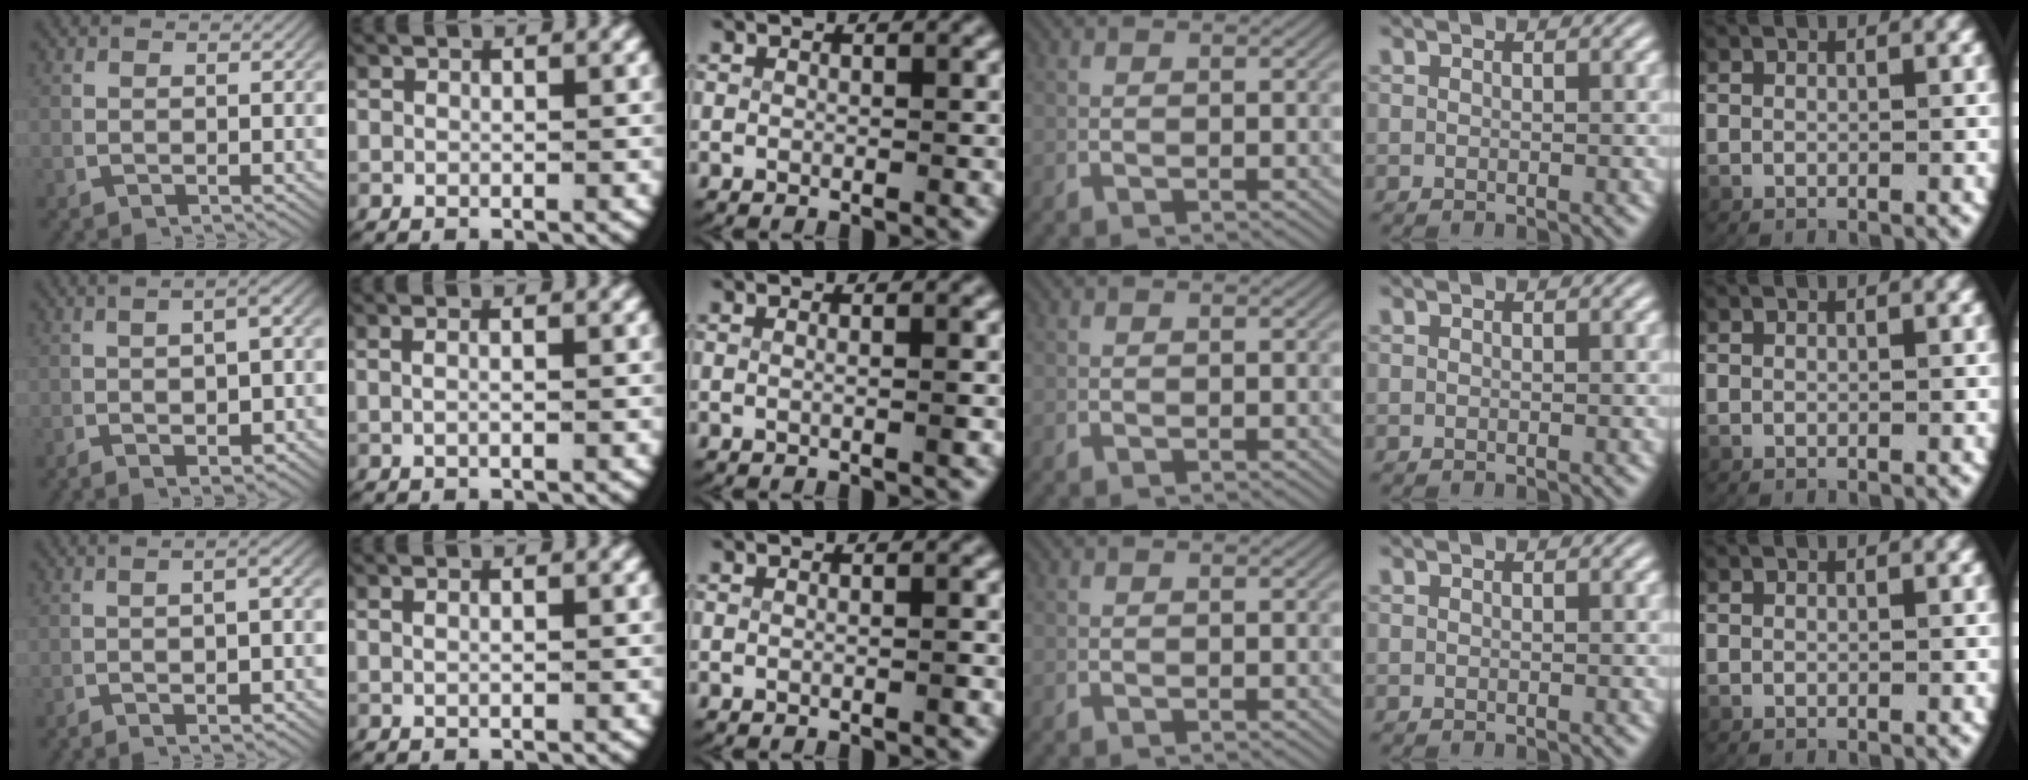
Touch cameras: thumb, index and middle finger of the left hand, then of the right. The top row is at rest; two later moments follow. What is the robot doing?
{"motion": "lift_and_place", "object": "towel"}